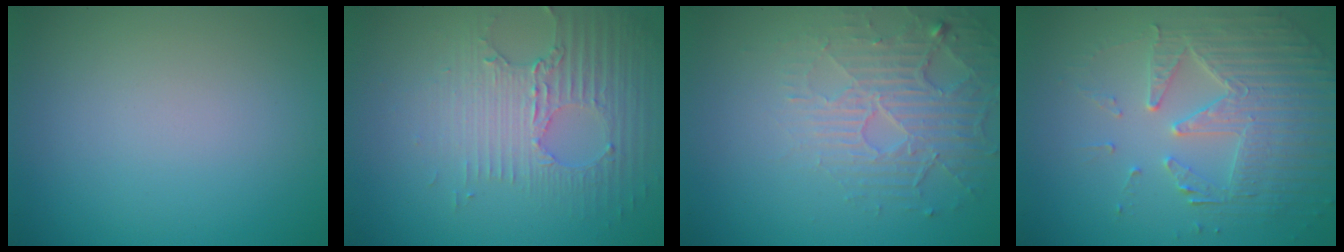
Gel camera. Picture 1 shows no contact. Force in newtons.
{"total": 3.5, "press": 3.3, "slide": 1.3}
{"total": 5.2, "press": 3.3, "slide": 4.1}
{"total": 5.2, "press": 4.5, "slide": 2.6}